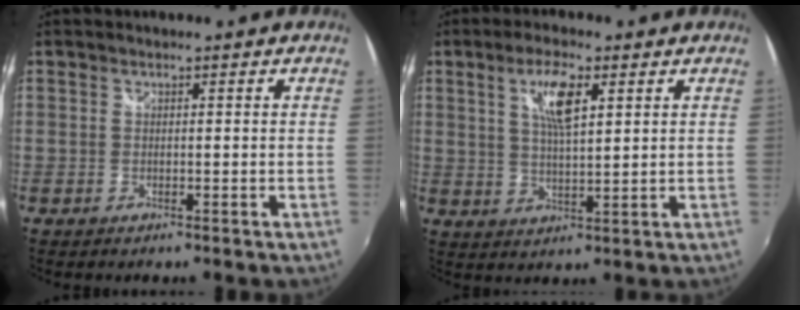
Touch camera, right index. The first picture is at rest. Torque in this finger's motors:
{"motor_torque": [0.37, 0.37, 0.18, 0.07]}